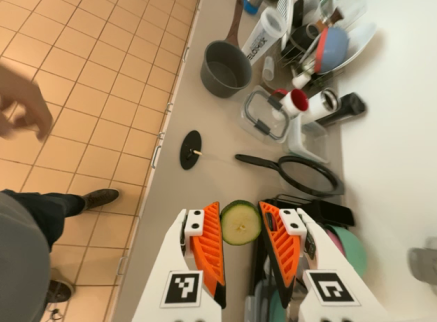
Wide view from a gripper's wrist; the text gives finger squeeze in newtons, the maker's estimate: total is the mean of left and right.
{"total": 7.2, "left": 7.5, "right": 6.9}